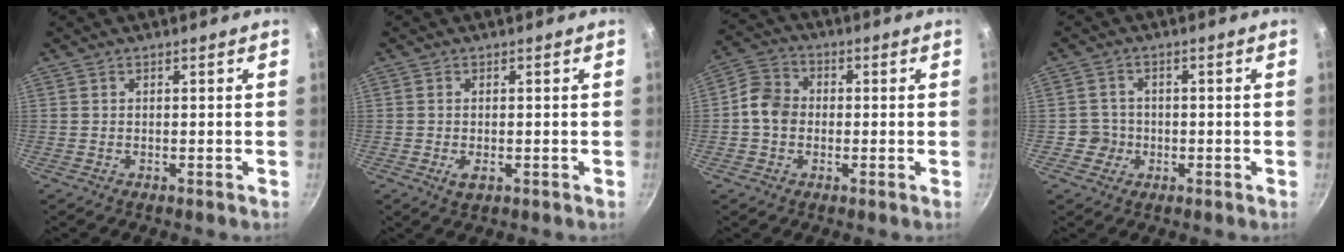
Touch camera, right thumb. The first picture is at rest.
{"total": 2.3, "force": [-0.7, 1.2, 1.8], "torque": [-0.037, -0.006, -0.010]}
{"total": 6.8, "force": [-0.7, 5.7, 3.7], "torque": [-0.045, 0.016, -0.032]}
{"total": 3.5, "force": [-0.9, 3.4, 0.3], "torque": [0.016, 0.012, -0.016]}